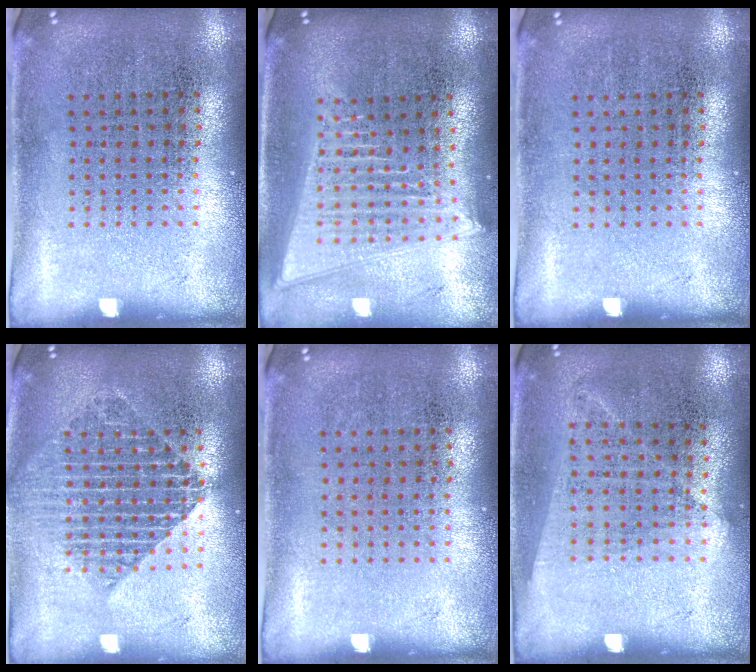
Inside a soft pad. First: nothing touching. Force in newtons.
{"total": 2.0, "press": 1.8, "slide": 0.9}
{"total": 0.0}
{"total": 1.8, "press": 1.6, "slide": 1.0}
{"total": 0.0}
{"total": 1.1, "press": 1.0, "slide": 0.5}